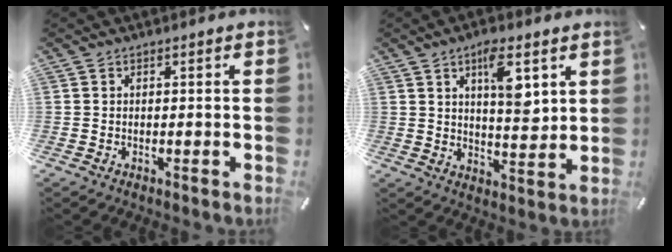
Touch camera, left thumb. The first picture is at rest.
{"total": 9.2, "force": [4.6, 3.8, 7.1], "torque": [-0.100, -0.025, 0.071]}